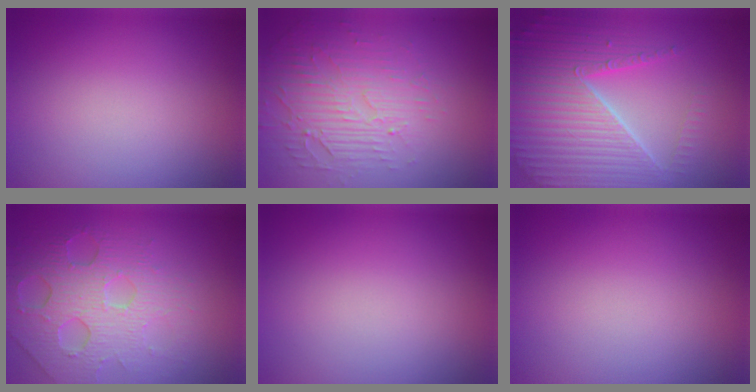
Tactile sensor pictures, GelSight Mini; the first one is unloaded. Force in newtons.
{"total": 5.5, "press": 3.3, "slide": 4.4}
{"total": 7.1, "press": 6.9, "slide": 1.7}
{"total": 6.6, "press": 4.8, "slide": 4.5}
{"total": 0.0}
{"total": 0.0}